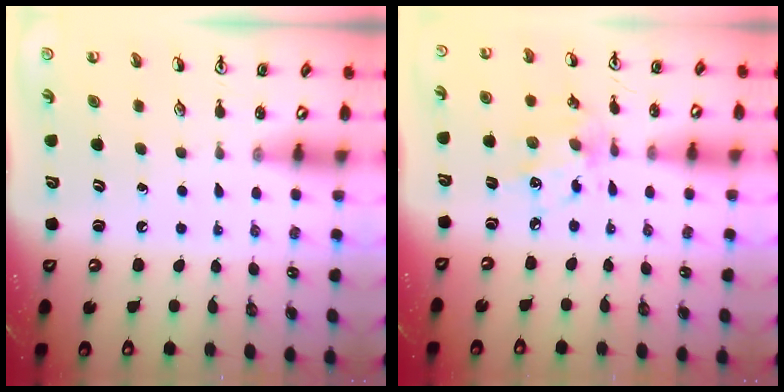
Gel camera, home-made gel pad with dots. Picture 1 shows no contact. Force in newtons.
{"total": 9.0, "press": 9.0, "slide": 0.6}